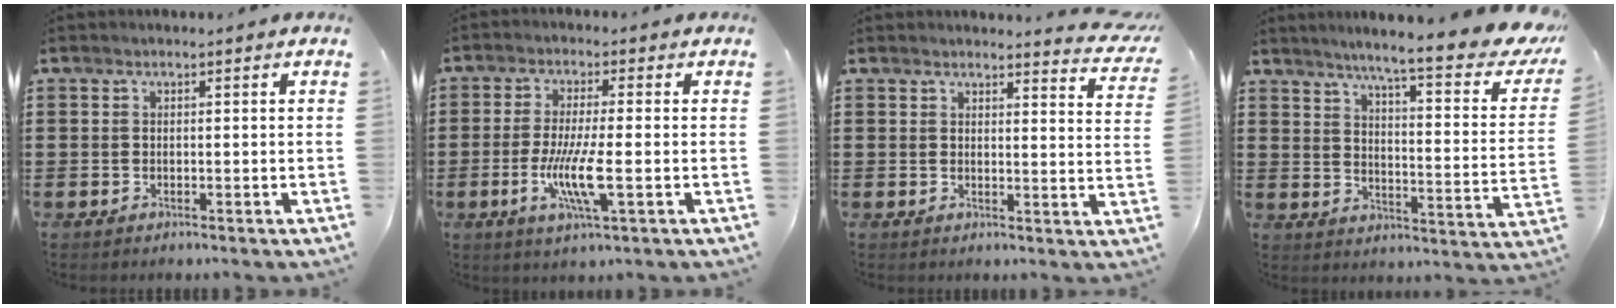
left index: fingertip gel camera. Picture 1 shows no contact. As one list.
[{"total": 7.7, "force": [-1.8, 0.9, 7.4], "torque": [-0.150, -0.016, -0.038]}, {"total": 3.0, "force": [2.9, 0.0, 0.6], "torque": [-0.009, -0.021, 0.049]}, {"total": 7.9, "force": [6.2, -0.1, 5.0], "torque": [-0.096, -0.050, 0.093]}]